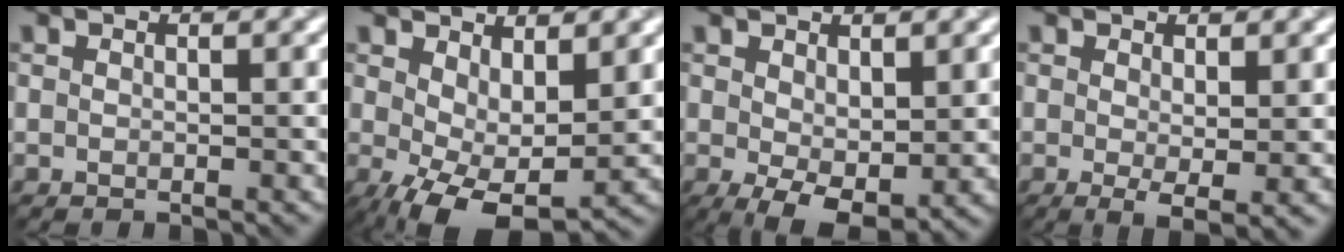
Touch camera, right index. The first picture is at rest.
{"total": 6.7, "force": [-0.3, 3.1, 5.9], "torque": [-0.110, -0.012, 0.002]}
{"total": 4.7, "force": [-0.2, 2.5, 4.0], "torque": [-0.077, -0.012, 0.005]}
{"total": 2.4, "force": [0.1, 0.5, 2.3], "torque": [-0.038, -0.014, 0.004]}